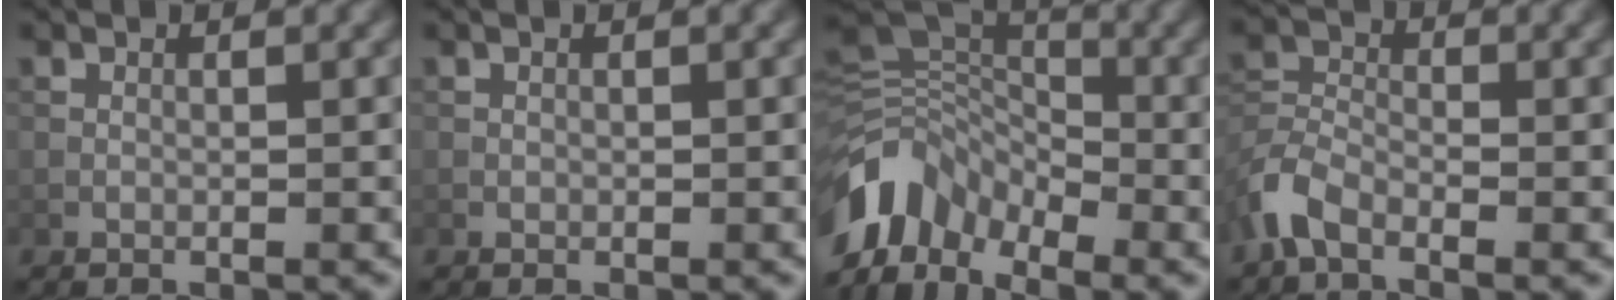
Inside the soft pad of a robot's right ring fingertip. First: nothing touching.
{"total": 0.0}
{"total": 8.0, "force": [-5.0, 4.8, 4.1], "torque": [-0.082, -0.006, -0.106]}
{"total": 3.9, "force": [-2.8, 1.9, 1.9], "torque": [-0.045, -0.002, -0.071]}